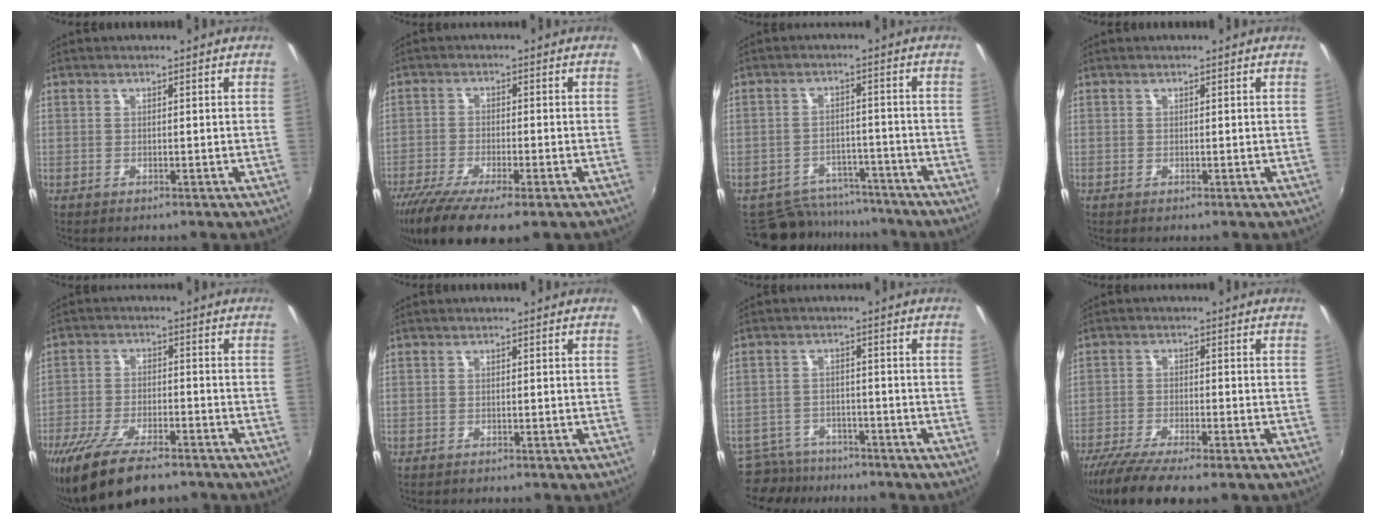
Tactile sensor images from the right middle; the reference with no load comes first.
{"total": 12.2, "force": [-8.4, 2.8, 8.3], "torque": [-0.178, -0.049, -0.146]}
{"total": 10.8, "force": [-9.6, 4.5, 2.1], "torque": [-0.054, 0.019, -0.128]}
{"total": 0.0}
{"total": 11.6, "force": [-8.9, 3.5, 6.6], "torque": [-0.145, -0.028, -0.155]}
{"total": 0.6, "force": [-0.6, 0.2, 0.2], "torque": [-0.006, 0.000, -0.009]}
{"total": 9.1, "force": [-7.9, 3.9, 1.9], "torque": [-0.063, -0.002, -0.124]}
{"total": 11.1, "force": [-8.6, 2.1, 6.7], "torque": [-0.153, -0.042, -0.150]}